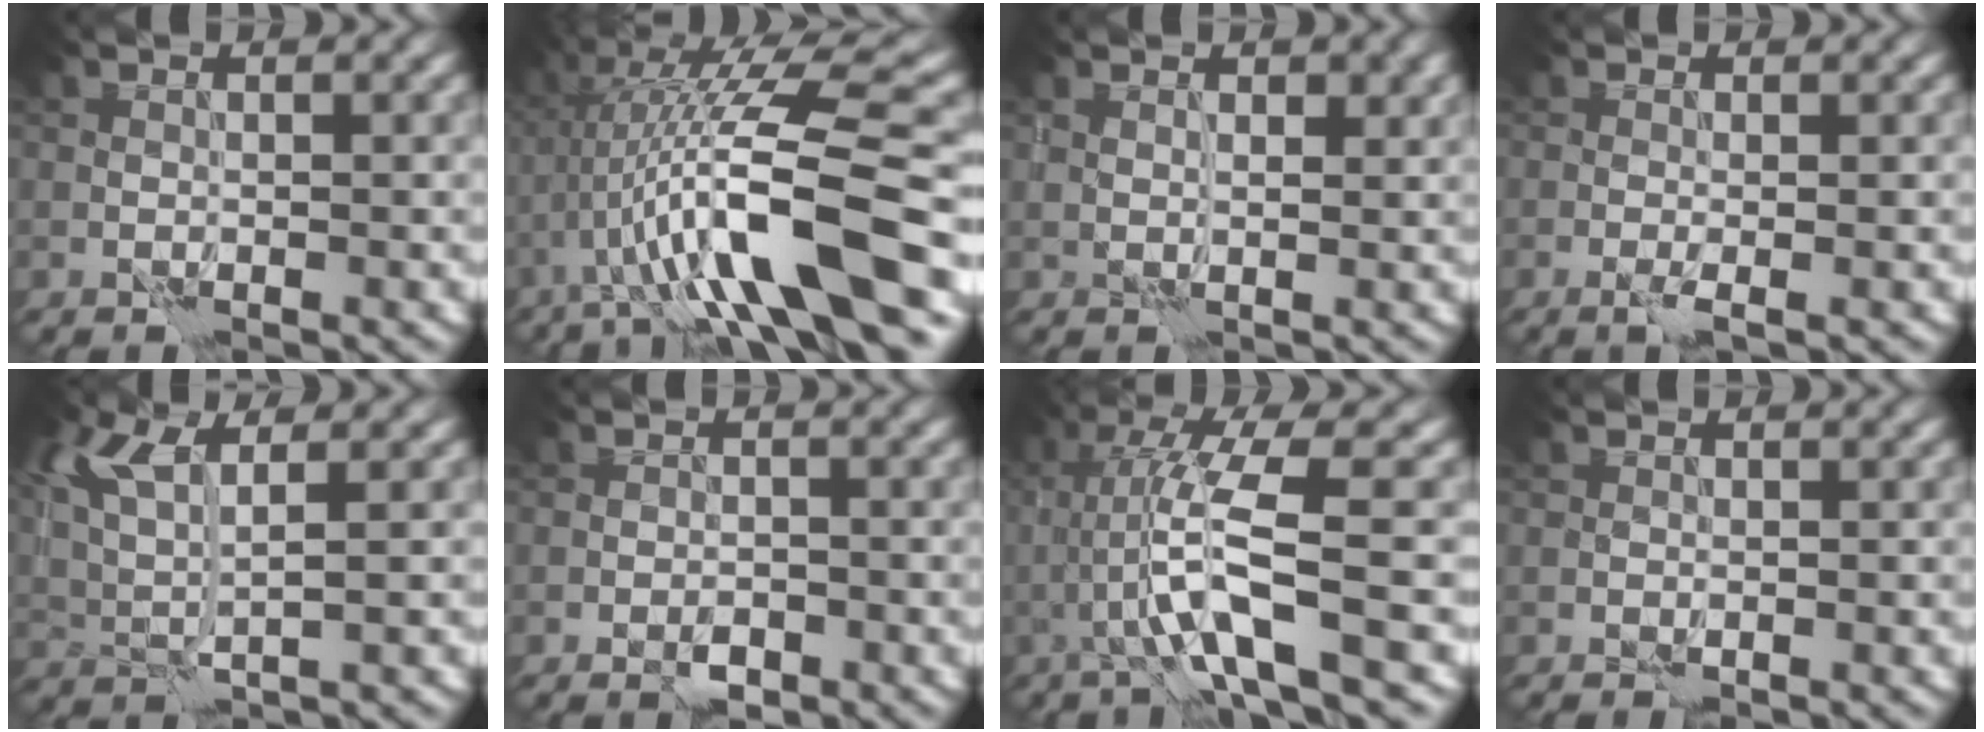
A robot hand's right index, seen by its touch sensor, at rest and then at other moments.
{"total": 12.1, "force": [-1.4, 2.4, 11.8], "torque": [-0.204, 0.019, -0.019]}
{"total": 1.9, "force": [1.1, 0.9, 1.3], "torque": [-0.019, -0.005, 0.021]}
{"total": 0.9, "force": [-0.2, -0.1, 0.9], "torque": [-0.019, -0.004, -0.007]}
{"total": 4.9, "force": [2.4, 1.6, 4.0], "torque": [-0.090, 0.005, 0.046]}
{"total": 1.3, "force": [-0.8, 0.7, 0.8], "torque": [-0.009, 0.000, -0.013]}
{"total": 6.9, "force": [-1.1, 0.4, 6.8], "torque": [-0.132, 0.011, -0.019]}
{"total": 0.0}